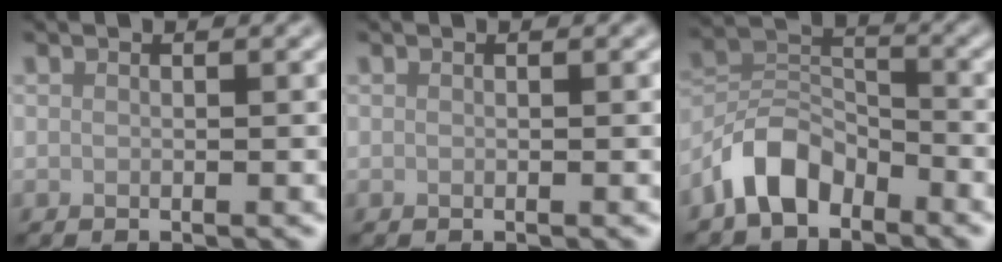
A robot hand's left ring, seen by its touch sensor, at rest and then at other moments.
{"total": 0.0}
{"total": 5.4, "force": [-3.8, 2.9, 2.5], "torque": [-0.043, 0.011, -0.084]}